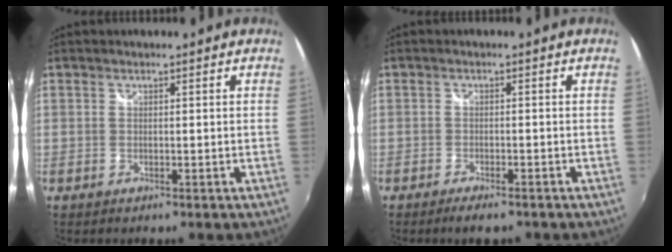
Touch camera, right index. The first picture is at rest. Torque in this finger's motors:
{"motor_torque": [0.09, -0.04, 0.17, 0.02]}